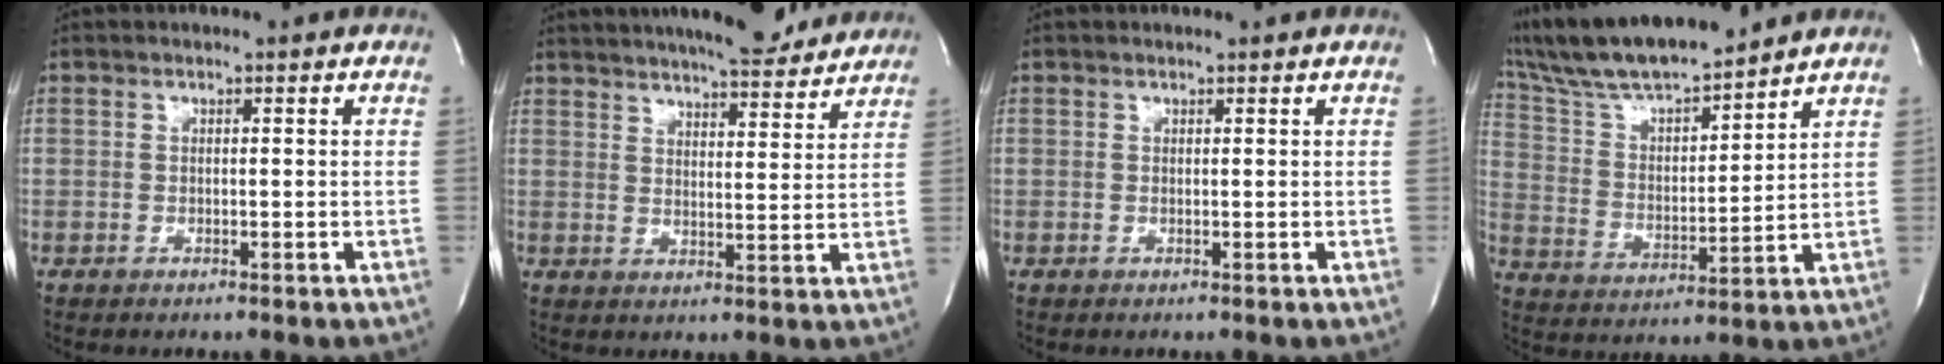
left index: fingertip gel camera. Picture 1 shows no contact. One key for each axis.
{"total": 15.7, "fx": 14.0, "fy": 2.5, "fz": 6.6, "tx": -0.102, "ty": 0.013, "tz": 0.194}
{"total": 0.8, "fx": 0.8, "fy": 0.0, "fz": 0.3, "tx": -0.006, "ty": 0.008, "tz": 0.012}
{"total": 16.1, "fx": 14.2, "fy": 2.0, "fz": 7.4, "tx": -0.147, "ty": 0.013, "tz": 0.264}